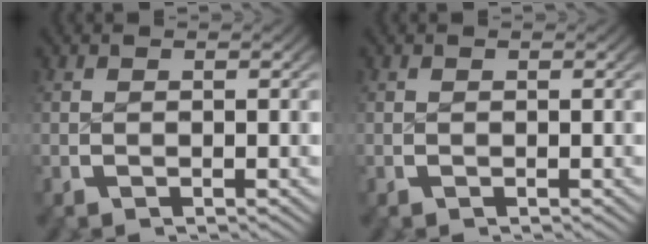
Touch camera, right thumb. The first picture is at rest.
{"total": 0.0}